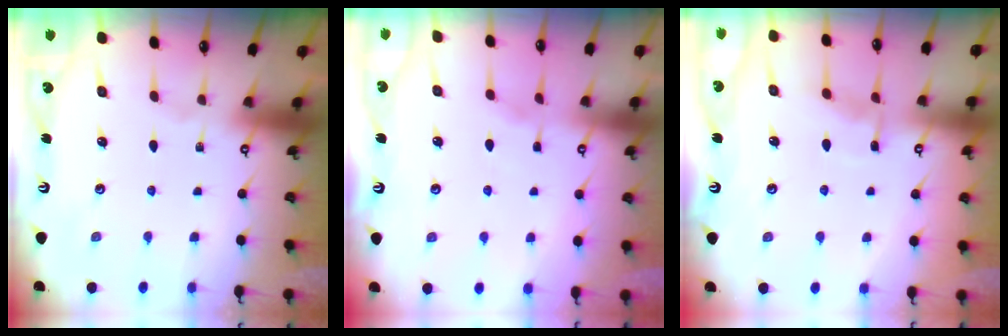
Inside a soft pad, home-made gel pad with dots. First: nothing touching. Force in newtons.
{"total": 1.5, "press": 1.5, "slide": 0.4}
{"total": 5.6, "press": 5.6, "slide": 0.6}